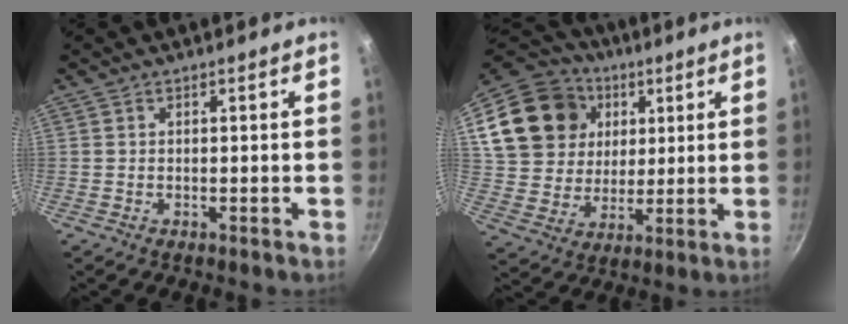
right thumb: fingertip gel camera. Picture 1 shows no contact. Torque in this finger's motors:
{"motor_torque": [0.72, 3.26, 0.98, 0.69, 0.45]}